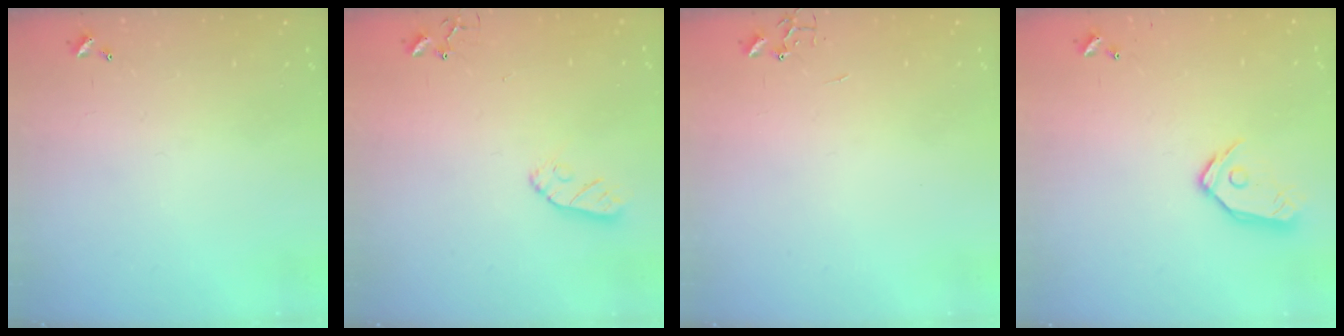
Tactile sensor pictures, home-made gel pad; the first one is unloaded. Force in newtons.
{"total": 7.2, "press": 7.2, "slide": 0.4}
{"total": 0.0}
{"total": 11.6, "press": 11.5, "slide": 1.2}